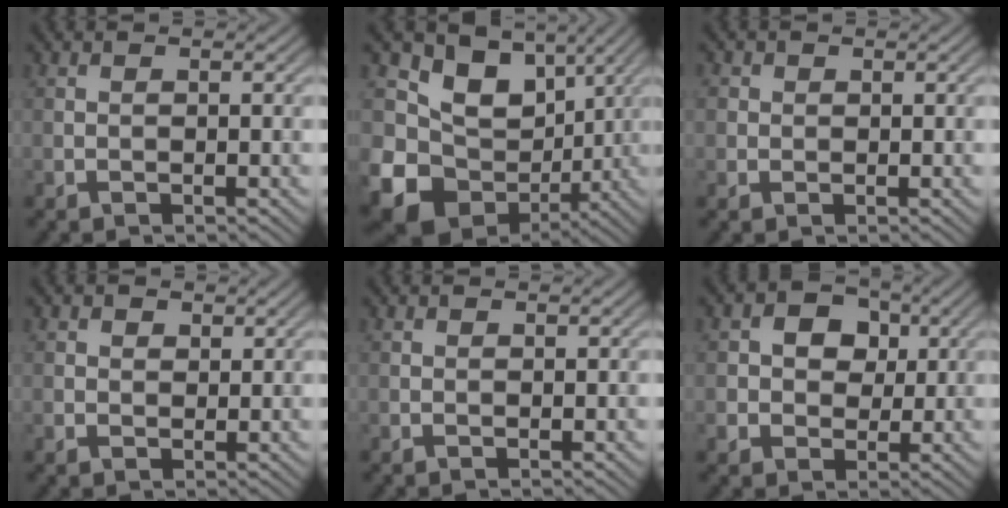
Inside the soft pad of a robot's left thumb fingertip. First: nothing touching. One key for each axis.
{"total": 16.0, "fx": 0.7, "fy": 13.3, "fz": 8.9, "tx": -0.194, "ty": -0.022, "tz": 0.026}
{"total": 1.7, "fx": 0.5, "fy": 1.6, "fz": 0.4, "tx": -0.008, "ty": -0.002, "tz": 0.004}
{"total": 1.6, "fx": 0.7, "fy": 1.3, "fz": 0.5, "tx": -0.010, "ty": -0.003, "tz": 0.012}
{"total": 0.0}
{"total": 5.2, "fx": 0.8, "fy": 4.5, "fz": 2.4, "tx": -0.053, "ty": 0.007, "tz": 0.000}